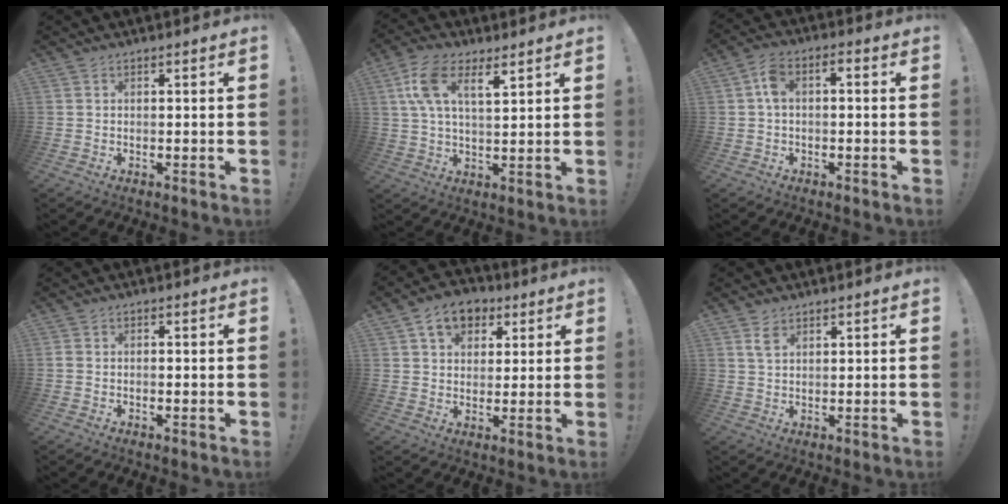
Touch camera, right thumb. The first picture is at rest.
{"total": 10.9, "force": [6.0, 4.6, 7.9], "torque": [-0.137, -0.012, 0.111]}
{"total": 5.7, "force": [-0.6, 3.3, 4.6], "torque": [-0.097, 0.010, -0.011]}
{"total": 0.9, "force": [-0.4, 0.6, 0.6], "torque": [-0.009, 0.004, -0.007]}
{"total": 10.0, "force": [4.8, 7.4, 4.8], "torque": [-0.070, -0.010, 0.091]}
{"total": 3.6, "force": [2.2, 1.9, 2.1], "torque": [-0.029, -0.009, 0.039]}